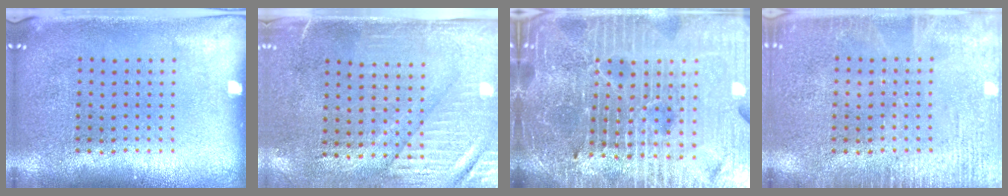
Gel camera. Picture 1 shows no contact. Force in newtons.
{"total": 3.0, "press": 2.5, "slide": 1.6}
{"total": 6.6, "press": 5.8, "slide": 3.0}
{"total": 2.6, "press": 2.5, "slide": 0.3}